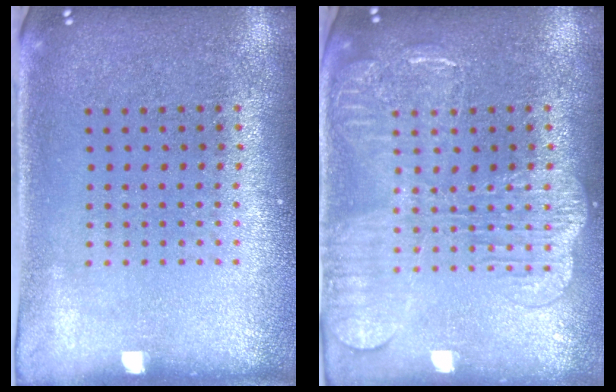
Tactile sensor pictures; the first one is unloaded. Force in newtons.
{"total": 2.3, "press": 2.2, "slide": 0.4}